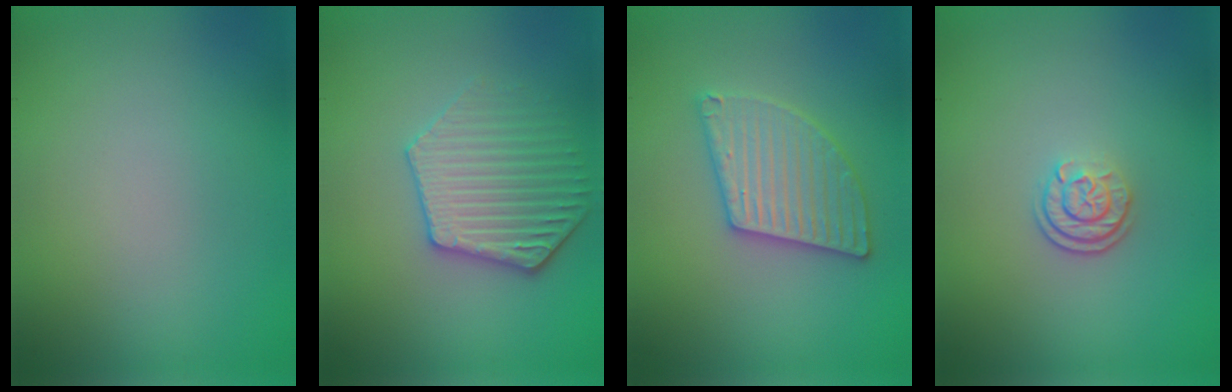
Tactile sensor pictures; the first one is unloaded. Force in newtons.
{"total": 3.9, "press": 3.7, "slide": 1.2}
{"total": 4.9, "press": 4.9, "slide": 0.5}
{"total": 2.1, "press": 1.8, "slide": 1.2}